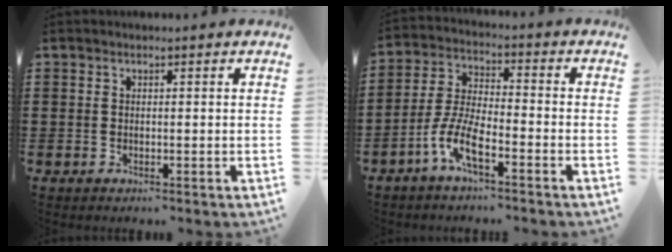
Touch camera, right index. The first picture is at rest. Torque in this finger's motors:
{"motor_torque": [0.58, 0.14, 0.41, 0.16]}